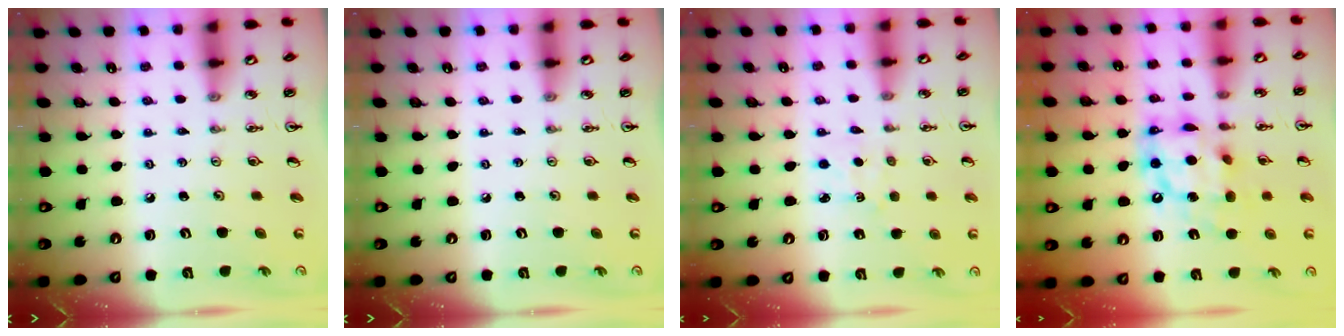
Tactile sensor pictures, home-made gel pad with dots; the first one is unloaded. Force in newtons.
{"total": 0.0}
{"total": 2.2, "press": 2.2, "slide": 0.4}
{"total": 13.8, "press": 13.7, "slide": 1.5}